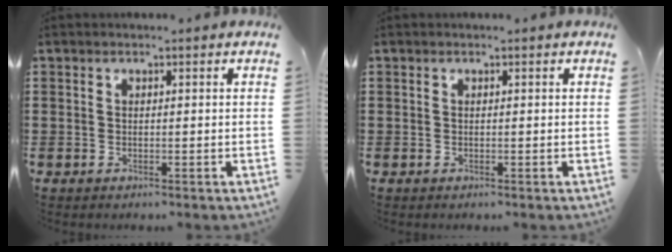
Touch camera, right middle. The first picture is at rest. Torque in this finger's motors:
{"motor_torque": [0.77, -0.77, -0.02, 0.01]}